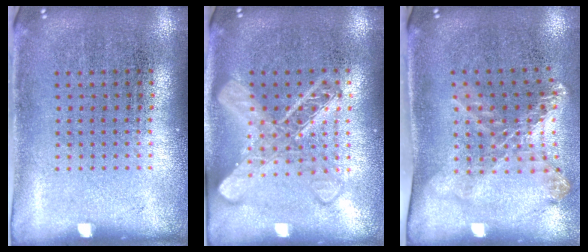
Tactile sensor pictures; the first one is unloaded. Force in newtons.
{"total": 2.7, "press": 2.6, "slide": 0.5}
{"total": 1.7, "press": 1.3, "slide": 1.0}